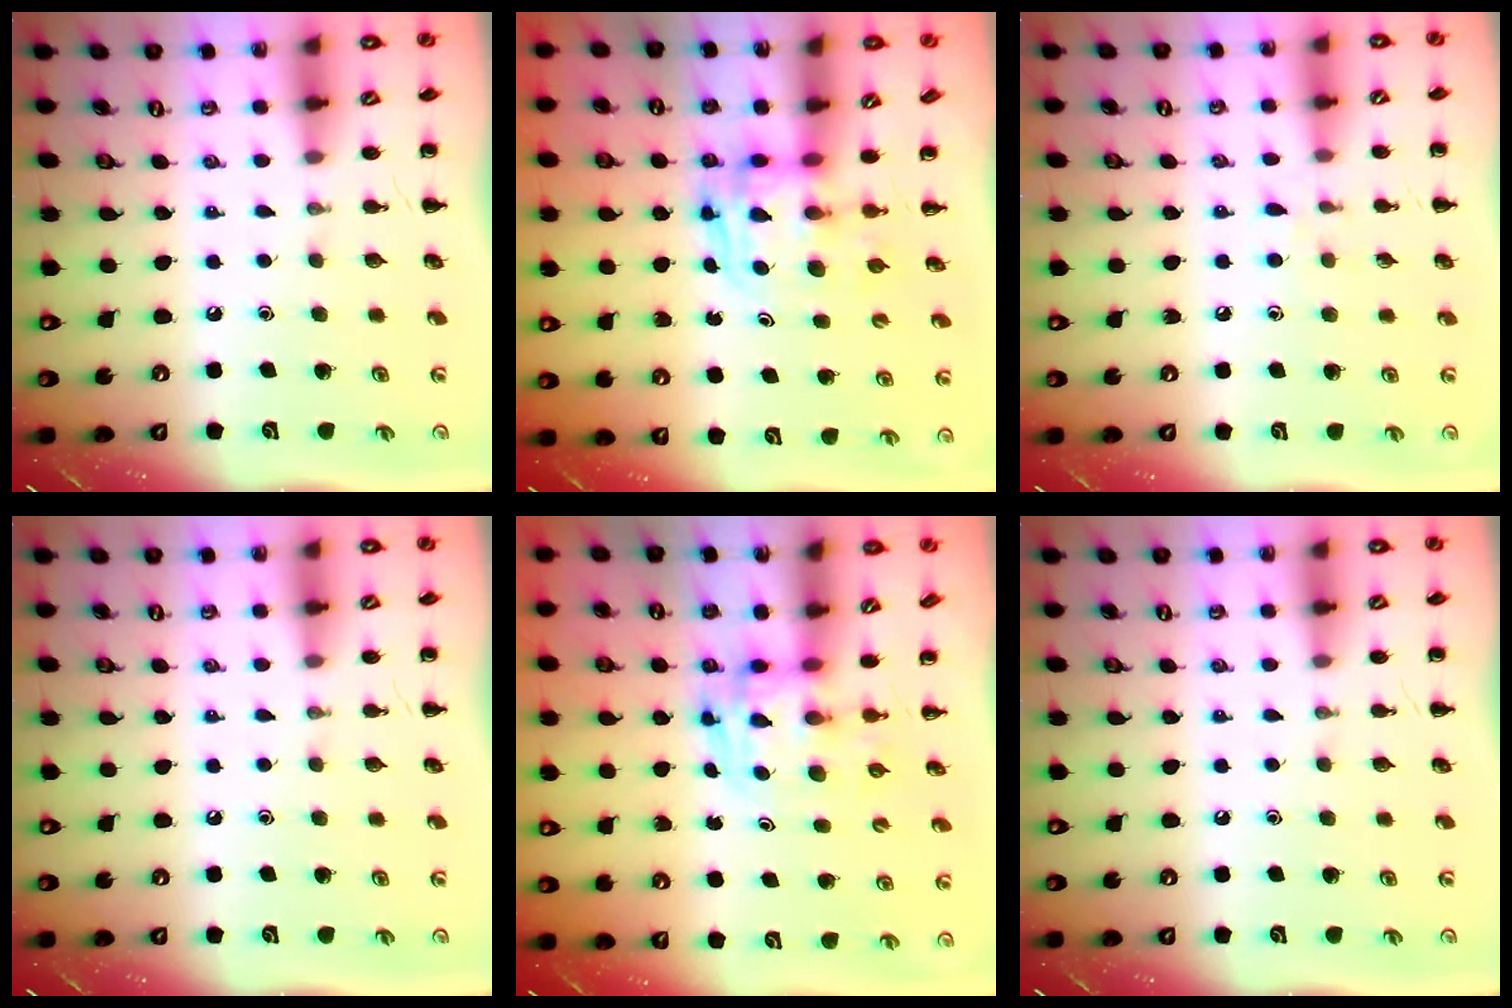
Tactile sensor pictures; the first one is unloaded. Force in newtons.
{"total": 2.7, "press": 2.7, "slide": 0.2}
{"total": 4.6, "press": 4.3, "slide": 1.7}
{"total": 0.0}
{"total": 3.6, "press": 3.6, "slide": 0.6}
{"total": 0.0}